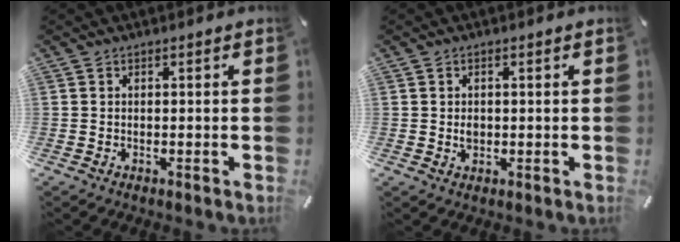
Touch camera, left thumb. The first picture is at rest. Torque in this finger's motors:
{"motor_torque": [0.49, 0.56, 0.02, -0.26, 0.00]}